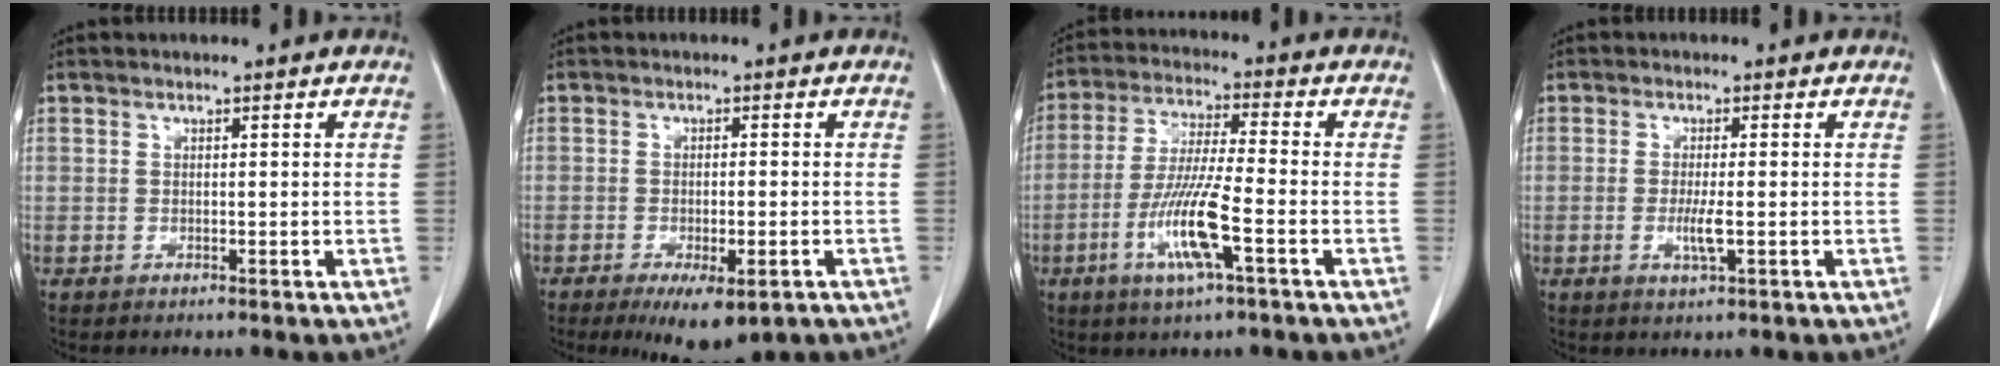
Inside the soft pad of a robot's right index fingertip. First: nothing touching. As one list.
[{"total": 7.3, "force": [-4.3, 2.2, 5.5], "torque": [-0.082, -0.014, -0.058]}, {"total": 10.6, "force": [-4.0, 0.4, 9.8], "torque": [-0.198, -0.014, -0.079]}, {"total": 3.0, "force": [-0.7, 0.2, 2.9], "torque": [-0.061, -0.007, -0.011]}]